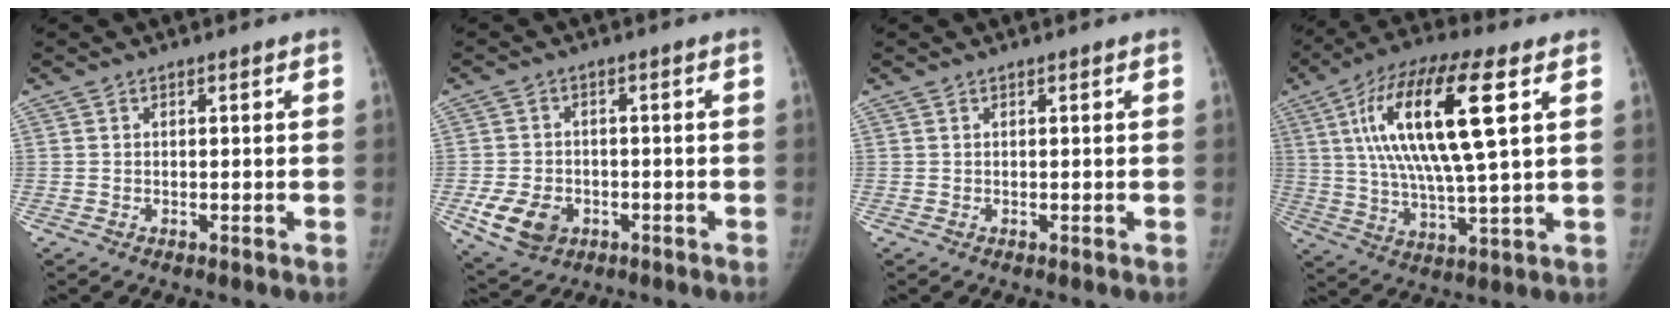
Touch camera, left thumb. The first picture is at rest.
{"total": 7.9, "force": [-2.7, 6.1, 4.3], "torque": [-0.068, 0.007, -0.036]}
{"total": 0.0}
{"total": 20.2, "force": [5.8, 4.9, 18.8], "torque": [-0.367, 0.000, 0.097]}